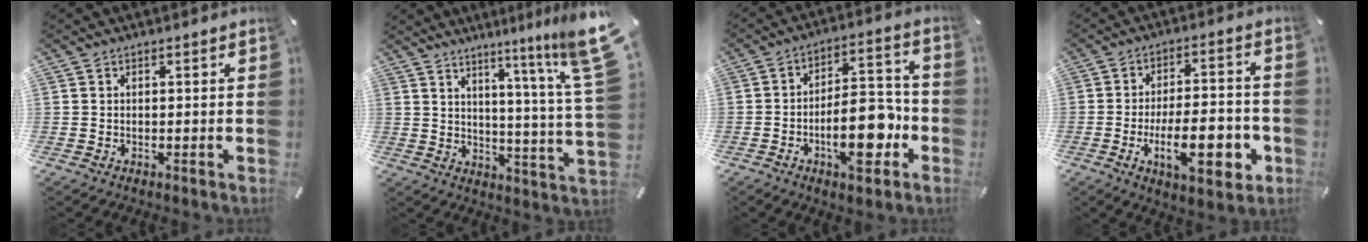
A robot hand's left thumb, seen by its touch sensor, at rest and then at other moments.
{"total": 13.2, "force": [7.7, -0.2, 10.7], "torque": [-0.171, -0.062, 0.116]}
{"total": 14.9, "force": [-5.2, 6.8, 12.2], "torque": [-0.188, 0.015, -0.087]}
{"total": 16.7, "force": [-5.1, 6.6, 14.5], "torque": [-0.214, 0.003, -0.077]}